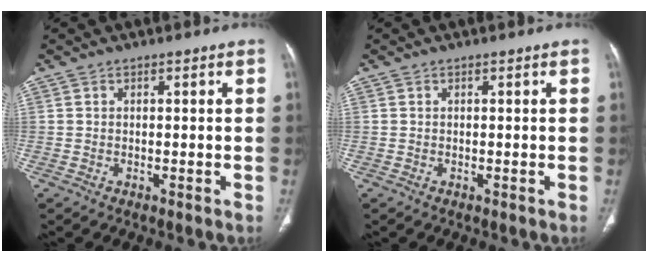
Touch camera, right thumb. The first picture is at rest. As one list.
[{"total": 0.0}]